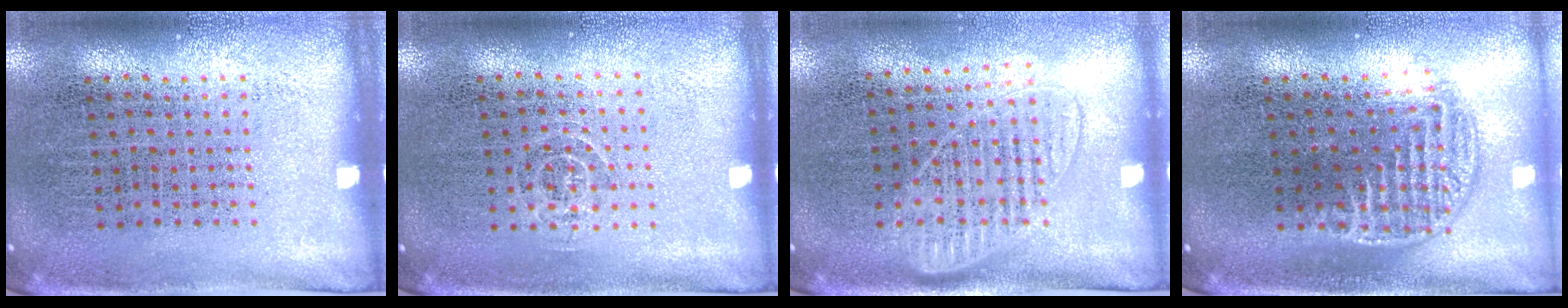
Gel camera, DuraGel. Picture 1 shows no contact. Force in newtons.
{"total": 0.8, "press": 0.5, "slide": 0.6}
{"total": 1.3, "press": 1.2, "slide": 0.6}
{"total": 1.2, "press": 1.0, "slide": 0.6}